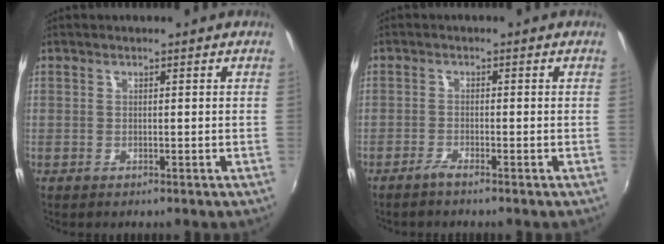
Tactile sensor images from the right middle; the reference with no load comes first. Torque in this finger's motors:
{"motor_torque": [-0.22, -0.03, -0.01, 0.00]}